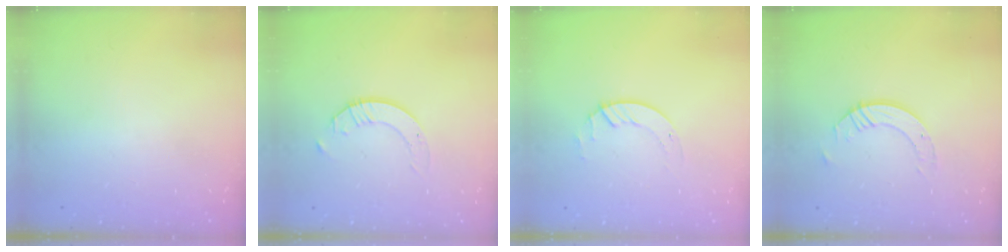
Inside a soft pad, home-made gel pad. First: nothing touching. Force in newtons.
{"total": 2.0, "press": 2.0, "slide": 0.2}
{"total": 2.6, "press": 2.6, "slide": 0.3}
{"total": 6.5, "press": 6.4, "slide": 0.7}